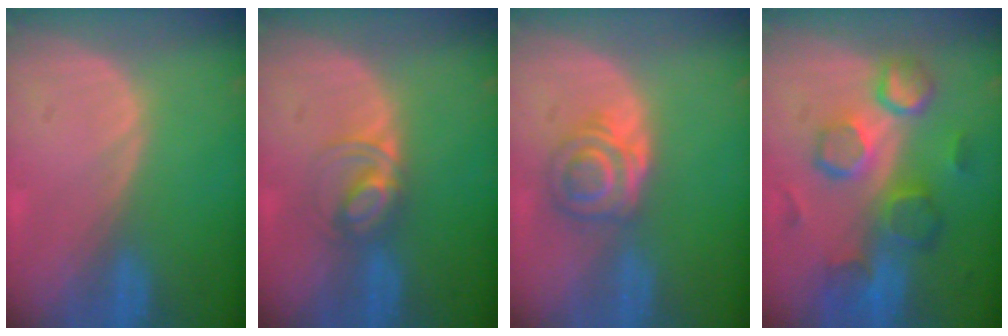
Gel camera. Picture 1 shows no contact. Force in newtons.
{"total": 4.3, "press": 4.3, "slide": 0.4}
{"total": 5.5, "press": 5.2, "slide": 1.7}
{"total": 10.6, "press": 9.3, "slide": 5.0}